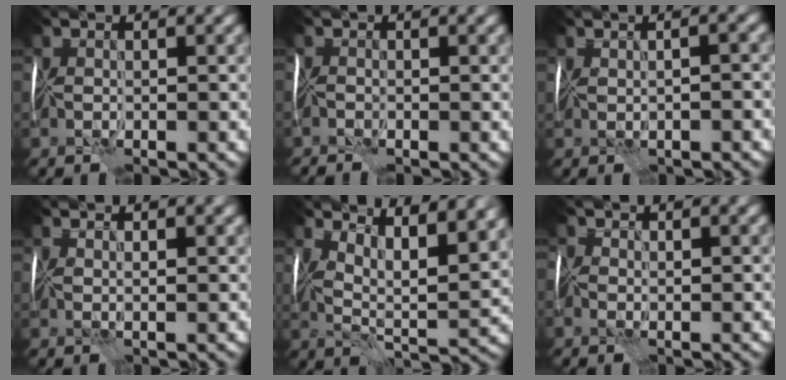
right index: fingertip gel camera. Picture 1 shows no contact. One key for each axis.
{"total": 1.1, "fx": -1.1, "fy": -0.1, "fz": 0.0, "tx": -0.002, "ty": -0.001, "tz": -0.023}
{"total": 2.5, "fx": 0.7, "fy": 0.6, "fz": 2.3, "tx": -0.033, "ty": 0.013, "tz": 0.009}
{"total": 1.4, "fx": 1.2, "fy": -0.3, "fz": 0.5, "tx": -0.006, "ty": 0.002, "tz": 0.021}
{"total": 8.5, "fx": 5.4, "fy": 2.6, "fz": 6.0, "tx": -0.089, "ty": 0.002, "tz": 0.083}
{"total": 1.1, "fx": 0.5, "fy": 0.8, "fz": 0.5, "tx": -0.006, "ty": 0.007, "tz": -0.001}